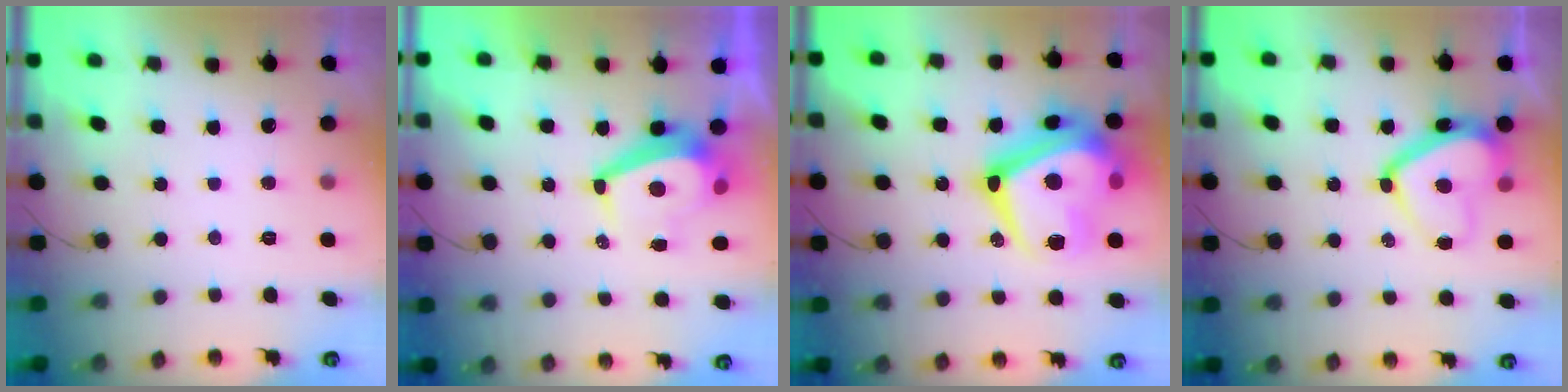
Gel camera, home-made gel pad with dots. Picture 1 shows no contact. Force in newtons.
{"total": 8.9, "press": 8.9, "slide": 1.0}
{"total": 27.5, "press": 27.4, "slide": 2.0}
{"total": 13.8, "press": 13.8, "slide": 1.4}